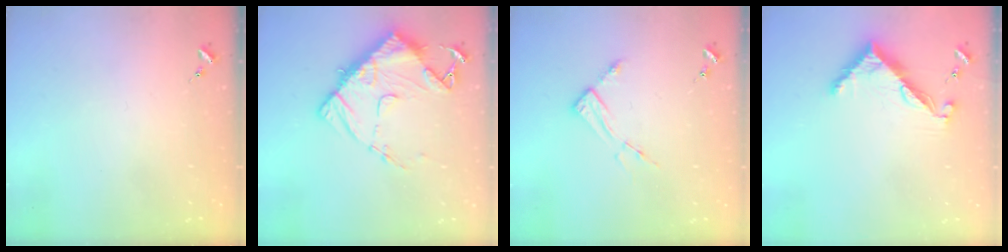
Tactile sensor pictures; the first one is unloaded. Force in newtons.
{"total": 13.3, "press": 13.2, "slide": 1.3}
{"total": 6.2, "press": 6.2, "slide": 0.4}
{"total": 7.9, "press": 7.9, "slide": 0.1}